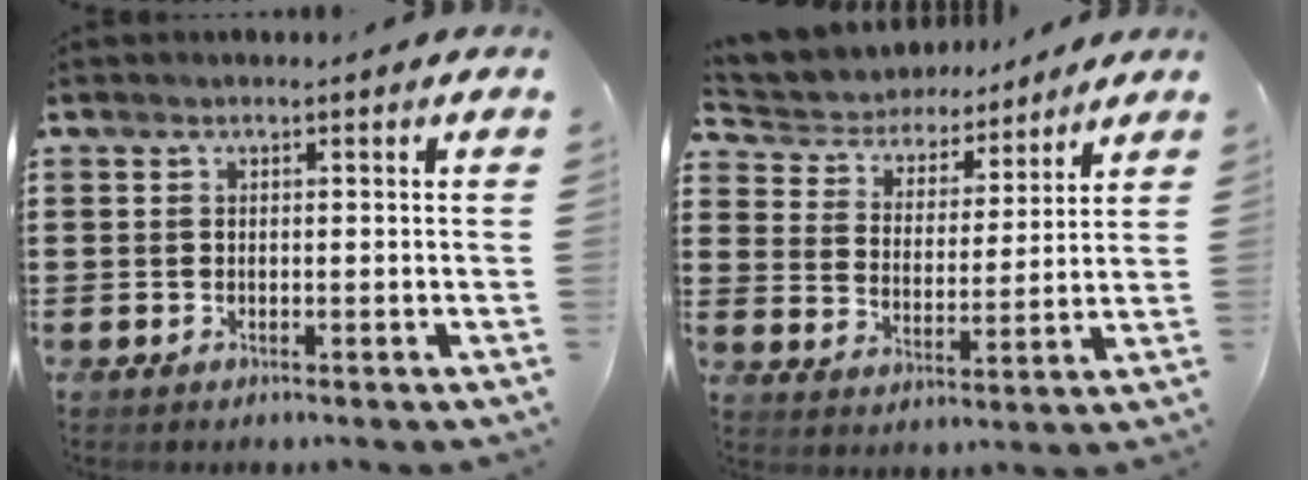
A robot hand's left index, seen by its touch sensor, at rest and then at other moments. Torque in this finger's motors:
{"motor_torque": [2.14, 0.00, 0.43, 0.13]}